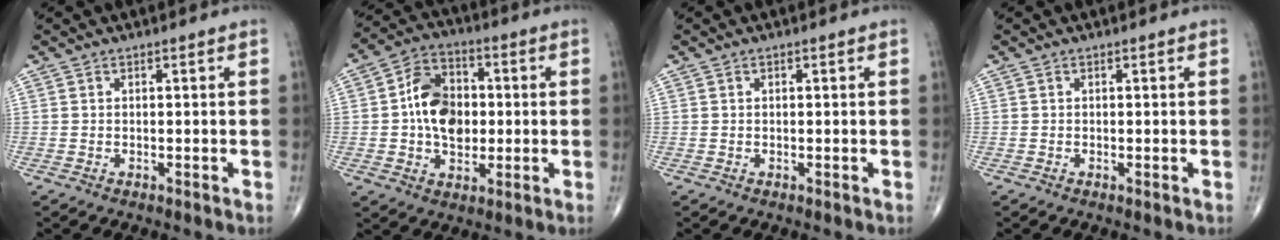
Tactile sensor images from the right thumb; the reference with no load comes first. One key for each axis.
{"total": 12.2, "fx": 0.2, "fy": 8.7, "fz": 8.5, "tx": -0.118, "ty": 0.018, "tz": -0.002}
{"total": 0.0}
{"total": 0.0}